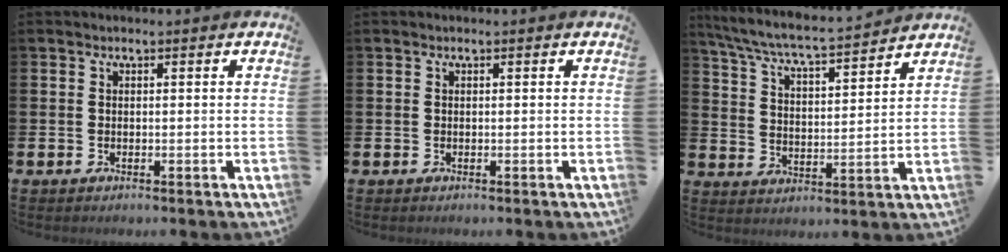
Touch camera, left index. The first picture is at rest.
{"total": 0.0}
{"total": 6.6, "force": [6.3, 0.1, 2.1], "torque": [-0.068, -0.048, 0.107]}